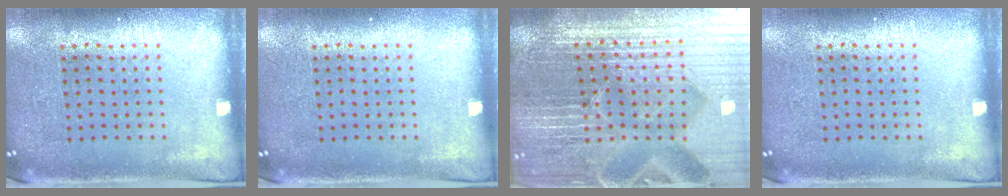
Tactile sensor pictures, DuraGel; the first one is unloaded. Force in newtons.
{"total": 0.0}
{"total": 7.3, "press": 6.4, "slide": 3.6}
{"total": 0.0}